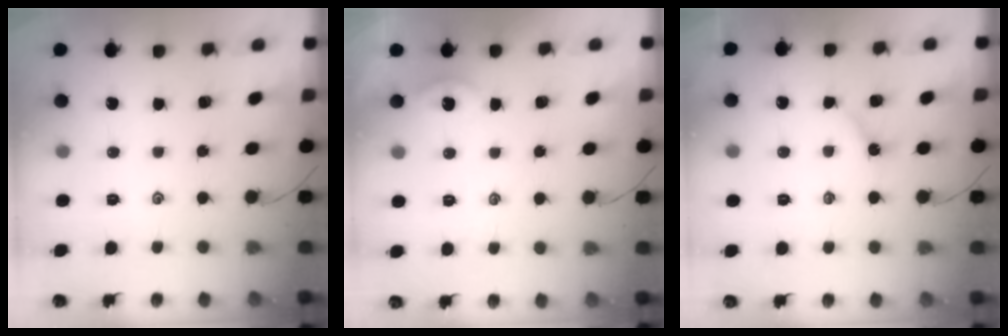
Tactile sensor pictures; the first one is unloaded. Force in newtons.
{"total": 0.6, "press": 0.6, "slide": 0.2}
{"total": 3.0, "press": 3.0, "slide": 0.3}